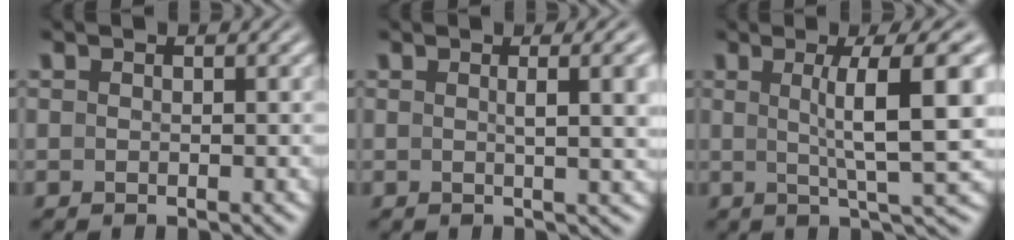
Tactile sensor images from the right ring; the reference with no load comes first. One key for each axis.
{"total": 3.1, "fx": 0.8, "fy": -0.2, "fz": 3.0, "tx": -0.031, "ty": 0.003, "tz": 0.010}
{"total": 6.8, "fx": 1.1, "fy": 0.3, "fz": 6.7, "tx": -0.088, "ty": 0.005, "tz": 0.020}